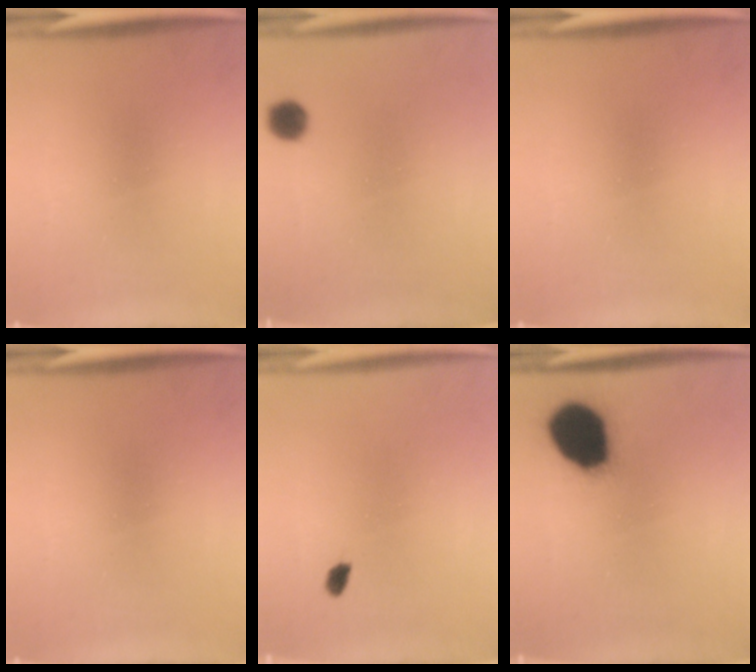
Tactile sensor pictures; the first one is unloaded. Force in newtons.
{"total": 3.2}
{"total": 0.0}
{"total": 0.0}
{"total": 1.5}
{"total": 18.2}